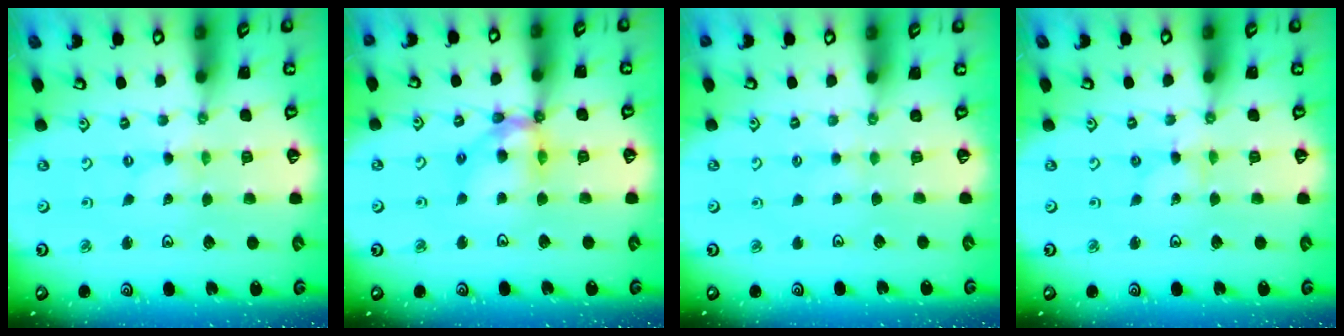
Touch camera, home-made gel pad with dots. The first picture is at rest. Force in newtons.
{"total": 12.5, "press": 12.4, "slide": 1.5}
{"total": 1.9, "press": 1.9, "slide": 0.4}
{"total": 0.8, "press": 0.8, "slide": 0.1}